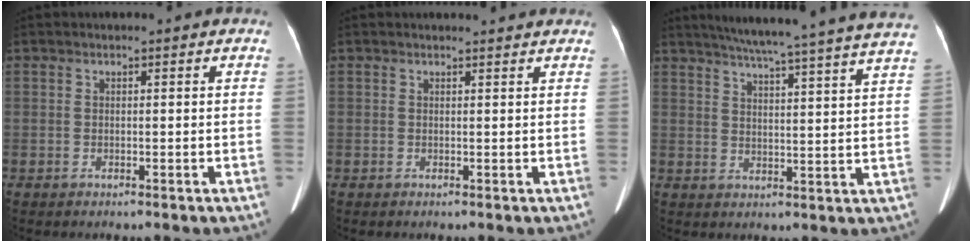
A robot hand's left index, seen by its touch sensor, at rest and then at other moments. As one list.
[{"total": 2.3, "force": [2.3, 0.5, 0.2], "torque": [-0.009, 0.015, 0.024]}, {"total": 24.2, "force": [21.6, -1.2, 10.9], "torque": [-0.169, -0.029, 0.270]}]